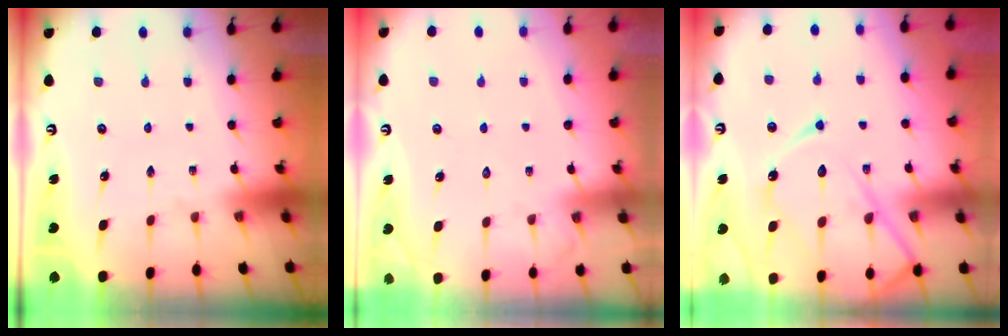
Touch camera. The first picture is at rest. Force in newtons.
{"total": 4.4, "press": 4.4, "slide": 0.5}
{"total": 17.5, "press": 17.4, "slide": 1.6}